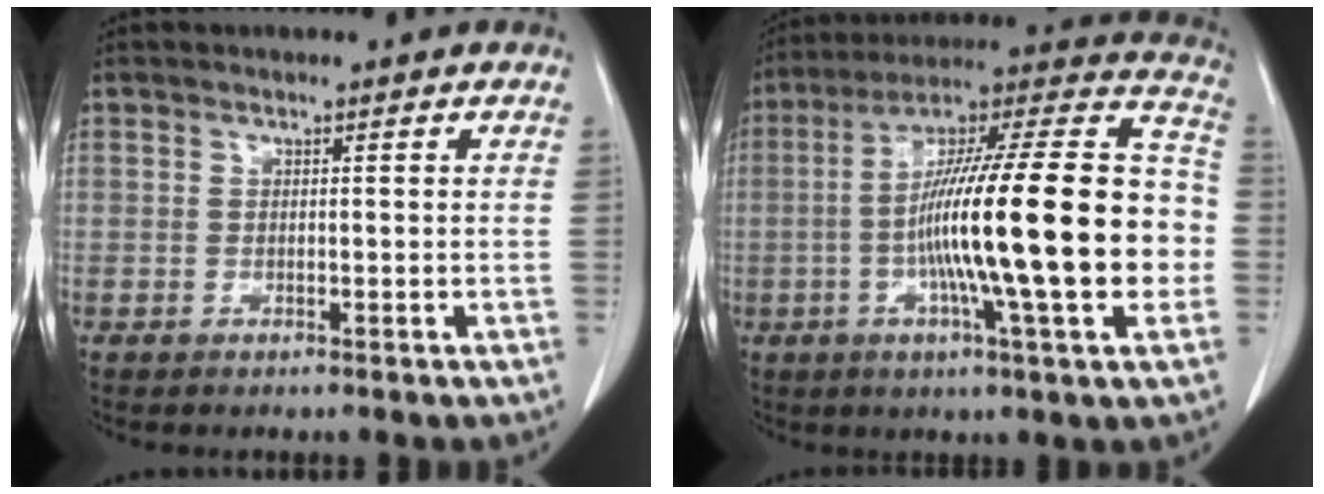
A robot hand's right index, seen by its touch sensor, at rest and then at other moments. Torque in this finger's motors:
{"motor_torque": [1.87, -0.27, 0.76, 0.21]}